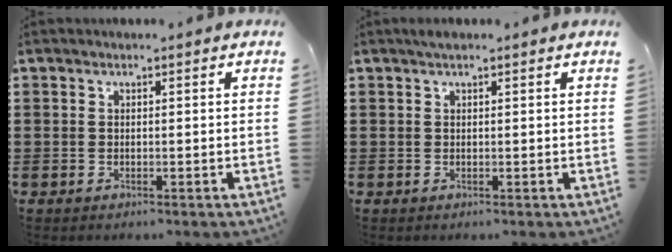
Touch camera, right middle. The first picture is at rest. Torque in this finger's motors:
{"motor_torque": [0.40, -0.44, 0.19, 0.04]}